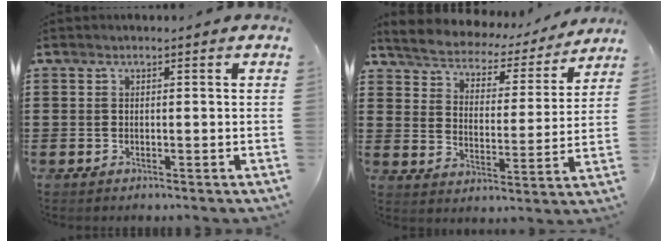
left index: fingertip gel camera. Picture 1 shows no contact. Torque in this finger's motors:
{"motor_torque": [0.95, -1.20, 0.19, 0.04]}